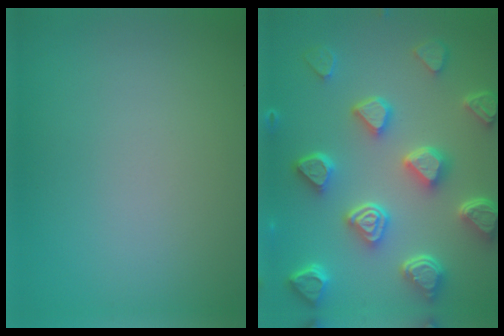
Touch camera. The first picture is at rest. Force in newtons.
{"total": 7.7, "press": 6.1, "slide": 4.8}